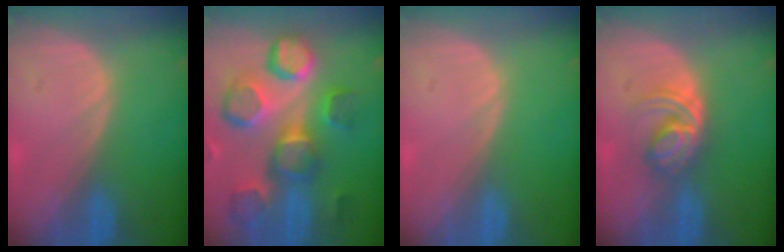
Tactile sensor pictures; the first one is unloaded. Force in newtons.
{"total": 12.6, "press": 11.2, "slide": 5.7}
{"total": 0.0}
{"total": 5.9, "press": 5.1, "slide": 3.0}